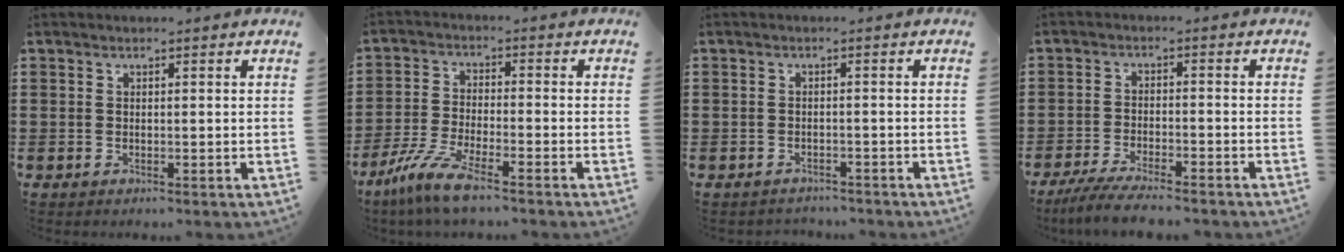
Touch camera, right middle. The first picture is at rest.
{"total": 7.3, "force": [-5.6, 0.6, 4.7], "torque": [-0.115, -0.018, -0.112]}
{"total": 1.5, "force": [-1.5, 0.3, -0.2], "torque": [-0.003, 0.002, -0.034]}
{"total": 4.8, "force": [-4.4, 0.0, 1.9], "torque": [-0.045, -0.012, -0.087]}